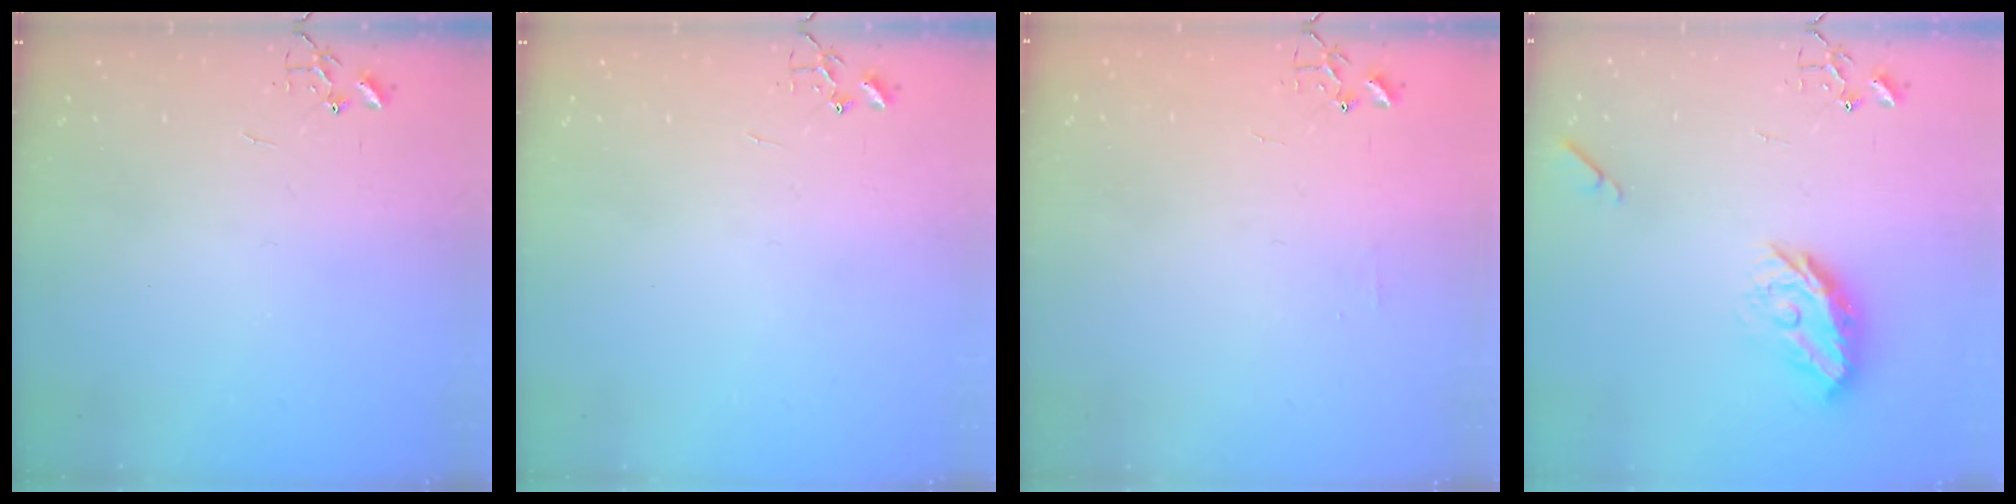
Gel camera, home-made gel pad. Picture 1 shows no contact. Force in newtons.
{"total": 0.0}
{"total": 3.9, "press": 3.8, "slide": 0.6}
{"total": 12.2, "press": 12.2, "slide": 0.7}